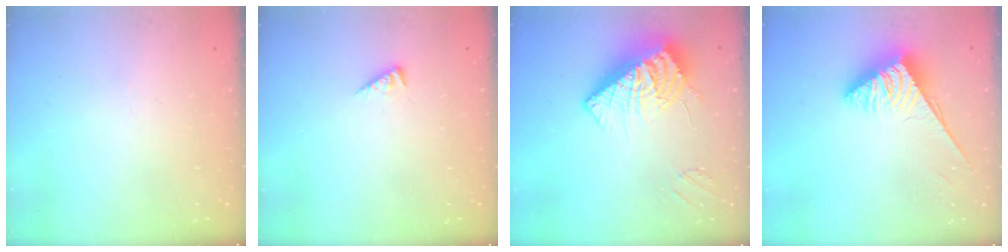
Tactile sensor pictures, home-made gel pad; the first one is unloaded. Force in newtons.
{"total": 2.4, "press": 2.3, "slide": 0.5}
{"total": 15.5, "press": 15.4, "slide": 1.8}
{"total": 3.7, "press": 3.6, "slide": 0.6}